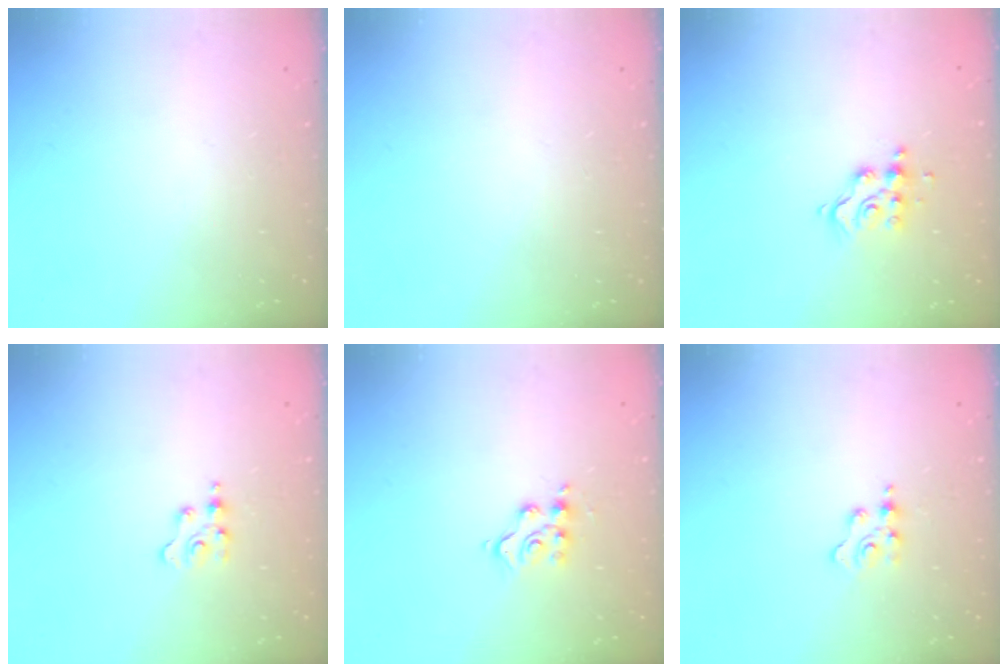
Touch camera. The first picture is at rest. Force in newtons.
{"total": 0.0}
{"total": 9.8, "press": 9.8, "slide": 0.8}
{"total": 2.3, "press": 2.3, "slide": 0.3}
{"total": 9.1, "press": 9.1, "slide": 0.5}
{"total": 2.1, "press": 2.1, "slide": 0.3}